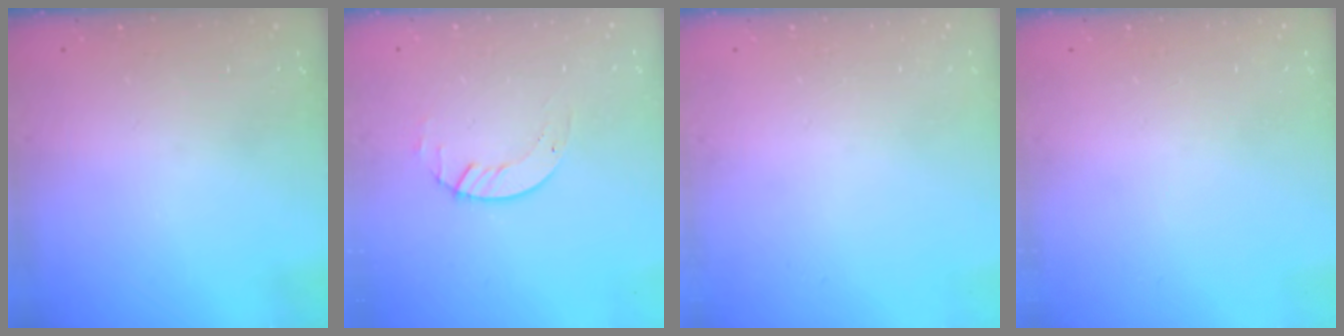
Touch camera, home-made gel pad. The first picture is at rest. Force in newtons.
{"total": 2.7, "press": 2.7, "slide": 0.3}
{"total": 0.0}
{"total": 0.0}